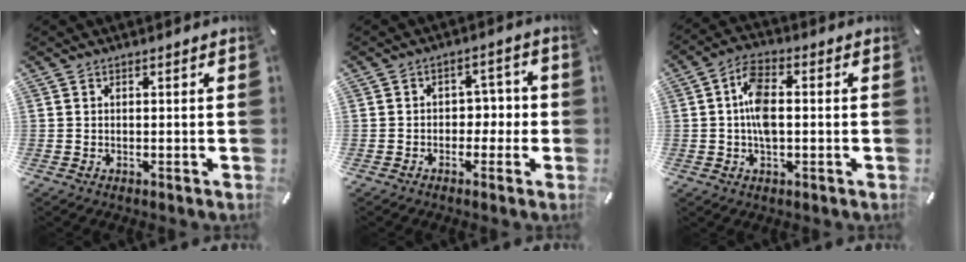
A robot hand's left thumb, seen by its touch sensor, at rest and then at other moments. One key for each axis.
{"total": 4.7, "fx": -1.2, "fy": 3.7, "fz": 2.6, "tx": -0.034, "ty": 0.012, "tz": -0.030}
{"total": 8.2, "fx": -0.2, "fy": 4.4, "fz": 6.9, "tx": -0.135, "ty": 0.005, "tz": -0.005}